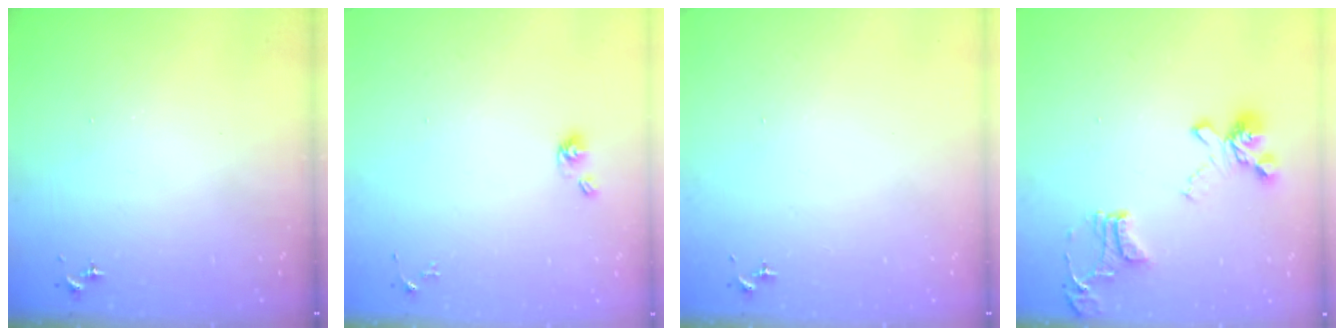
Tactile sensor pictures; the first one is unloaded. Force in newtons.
{"total": 5.2, "press": 4.6, "slide": 2.4}
{"total": 0.0}
{"total": 18.1, "press": 18.0, "slide": 1.8}